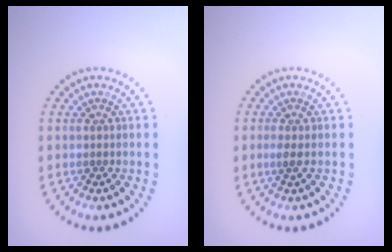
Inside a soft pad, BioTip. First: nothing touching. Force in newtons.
{"total": 0.9, "press": 0.8, "slide": 0.5}